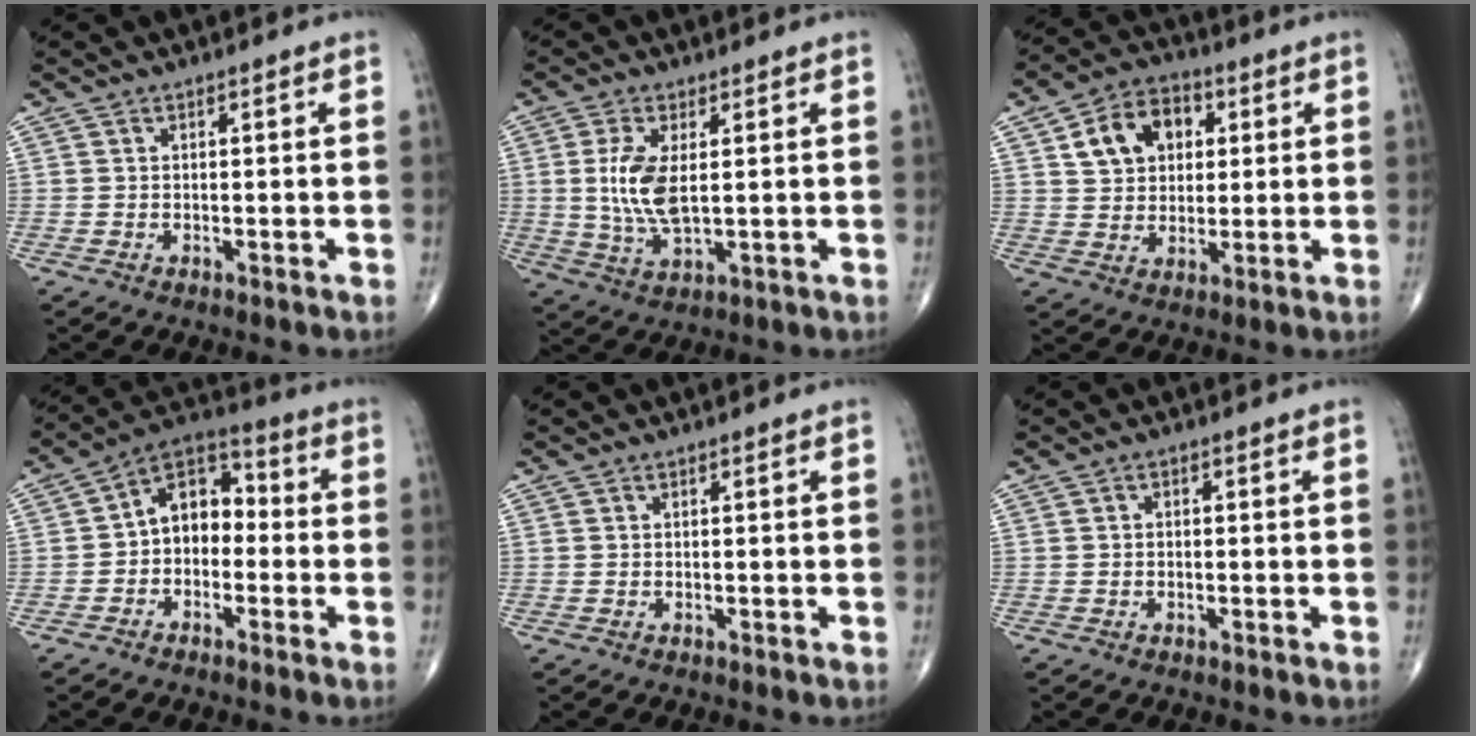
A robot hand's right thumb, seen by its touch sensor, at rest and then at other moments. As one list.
[{"total": 8.6, "force": [1.1, 3.6, 7.7], "torque": [-0.170, -0.013, 0.028]}, {"total": 11.2, "force": [3.5, 8.2, 6.8], "torque": [-0.081, 0.001, 0.055]}, {"total": 9.3, "force": [-1.1, 6.6, 6.5], "torque": [-0.072, 0.041, -0.039]}, {"total": 0.0}, {"total": 0.6, "force": [-0.1, 0.5, 0.4], "torque": [-0.005, 0.003, -0.003]}]